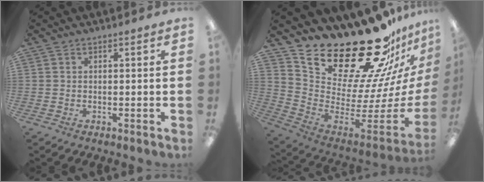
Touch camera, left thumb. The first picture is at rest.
{"total": 28.0, "force": [22.9, 9.7, 12.9], "torque": [-0.177, -0.200, 0.422]}